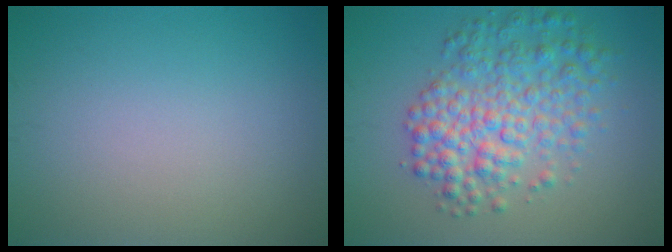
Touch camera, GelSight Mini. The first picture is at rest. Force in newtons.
{"total": 6.1, "press": 6.1, "slide": 0.1}